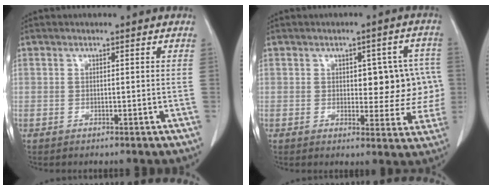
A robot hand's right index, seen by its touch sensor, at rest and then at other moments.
{"total": 8.6, "force": [0.6, 4.3, 7.4], "torque": [-0.071, 0.025, 0.014]}